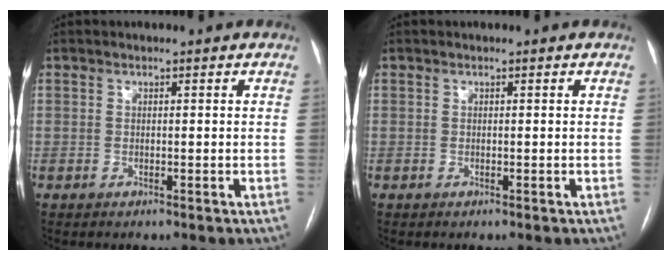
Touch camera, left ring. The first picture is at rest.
{"total": 0.0}